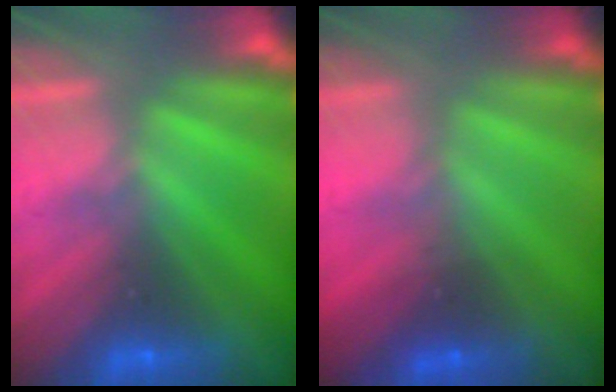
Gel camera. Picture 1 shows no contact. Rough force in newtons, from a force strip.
{"total": 1.6}